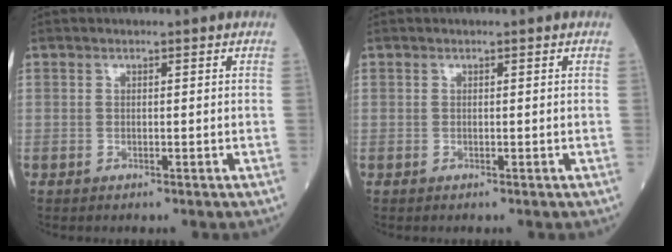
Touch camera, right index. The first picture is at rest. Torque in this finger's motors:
{"motor_torque": [0.00, 0.00, 0.00, 0.00]}